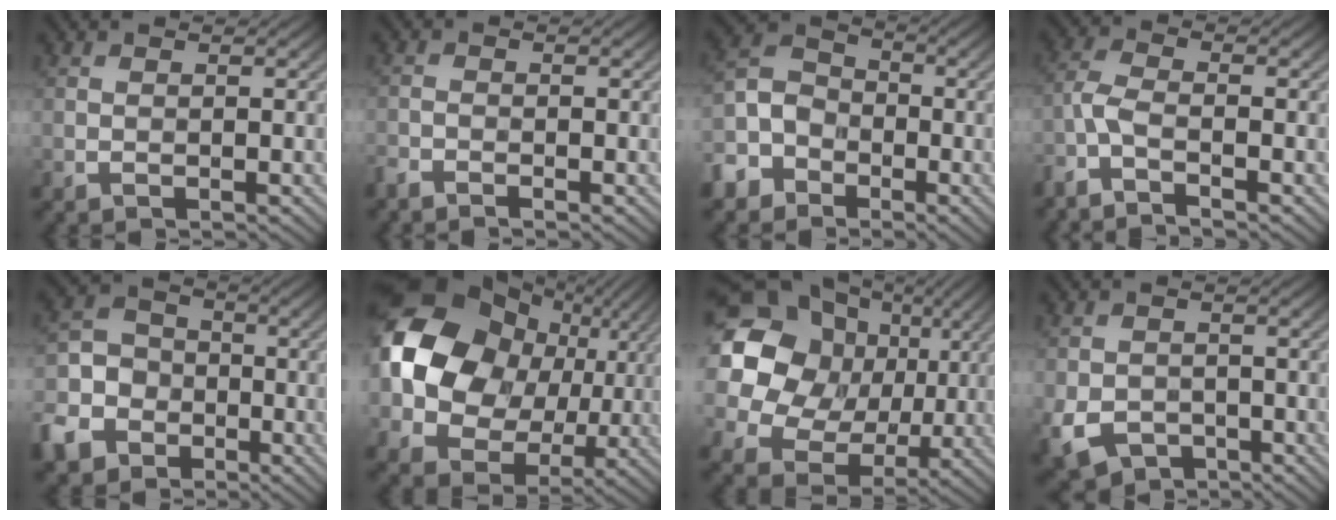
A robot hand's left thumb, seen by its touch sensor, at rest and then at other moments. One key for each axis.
{"total": 1.7, "fx": -1.6, "fy": 0.2, "fz": 0.6, "tx": -0.017, "ty": -0.007, "tz": -0.039}
{"total": 7.6, "fx": -4.5, "fy": 5.4, "fz": 2.8, "tx": -0.080, "ty": -0.010, "tz": -0.110}
{"total": 3.7, "fx": -2.8, "fy": 0.8, "fz": 2.3, "tx": -0.061, "ty": -0.007, "tz": -0.072}
{"total": 9.7, "fx": -5.0, "fy": 7.4, "fz": 3.8, "tx": -0.117, "ty": -0.026, "tz": -0.109}
{"total": 17.5, "fx": 2.8, "fy": 14.2, "fz": 9.9, "tx": -0.211, "ty": 0.003, "tz": 0.061}
{"total": 22.3, "fx": 7.2, "fy": 18.8, "fz": 9.7, "tx": -0.275, "ty": 0.043, "tz": 0.111}
{"total": 5.8, "fx": -2.7, "fy": 4.1, "fz": 2.9, "tx": -0.072, "ty": -0.022, "tz": -0.046}